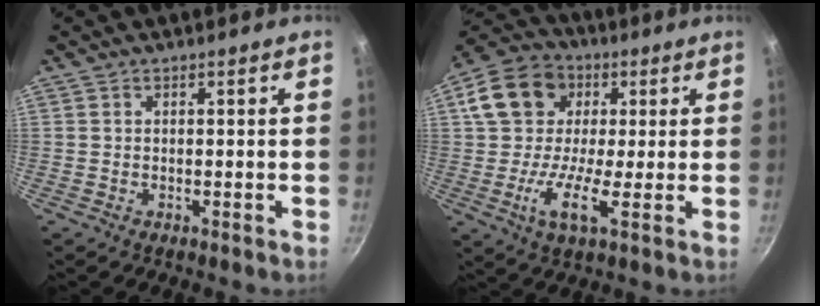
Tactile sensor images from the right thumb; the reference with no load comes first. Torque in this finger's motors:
{"motor_torque": [-0.06, 2.64, 0.81, -0.68, 0.17]}